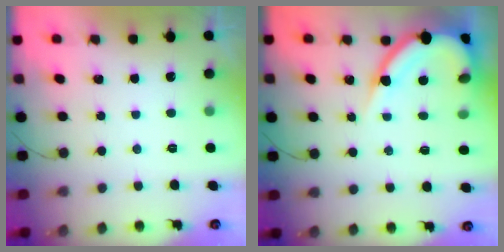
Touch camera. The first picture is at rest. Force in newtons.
{"total": 10.3, "press": 10.2, "slide": 0.9}